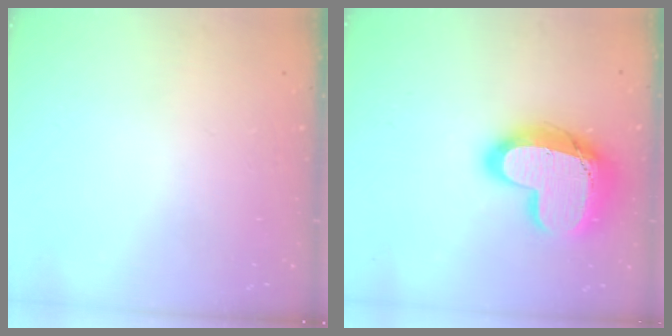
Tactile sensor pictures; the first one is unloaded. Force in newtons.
{"total": 23.1, "press": 23.0, "slide": 1.7}